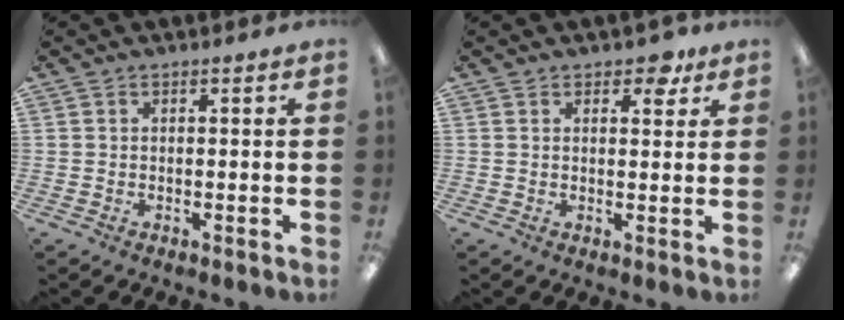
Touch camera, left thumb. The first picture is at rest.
{"total": 4.2, "force": [2.9, 2.4, 2.0], "torque": [-0.013, -0.007, 0.046]}